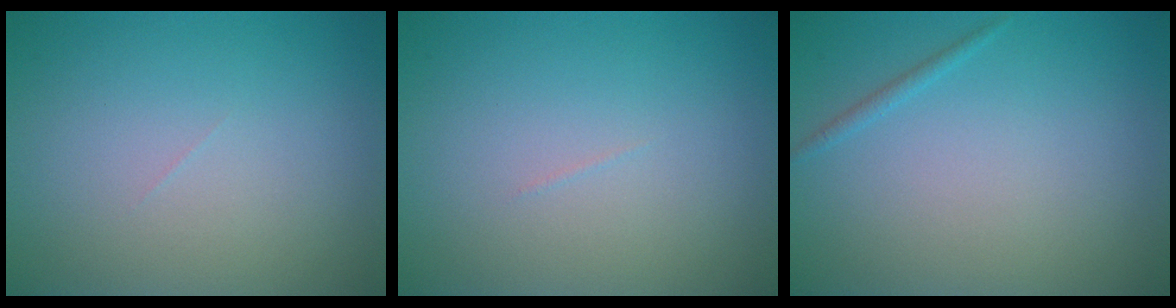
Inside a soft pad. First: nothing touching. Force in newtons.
{"total": 0.0}
{"total": 0.6, "press": 0.6, "slide": 0.1}